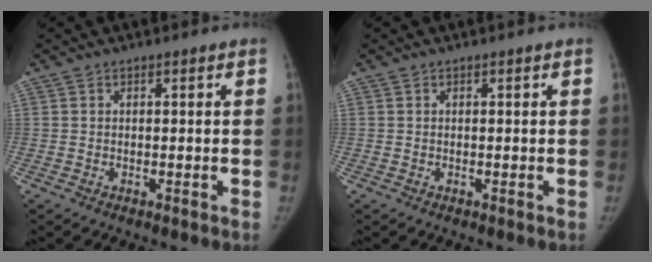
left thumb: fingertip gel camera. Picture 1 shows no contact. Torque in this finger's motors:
{"motor_torque": [0.09, 0.01, 0.40, -0.44, 0.03]}